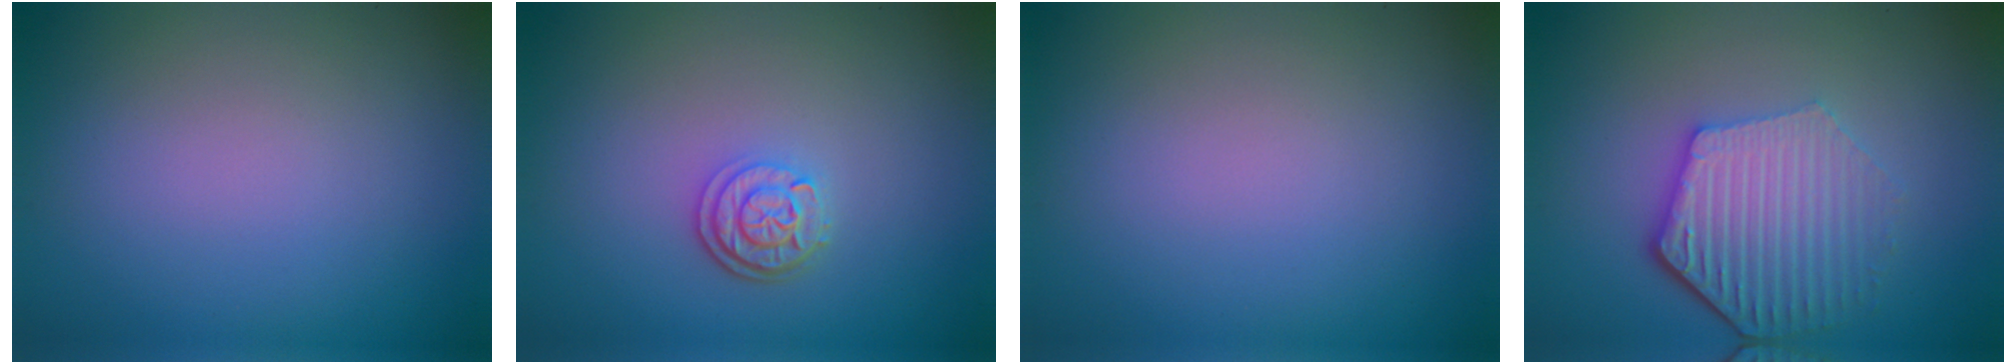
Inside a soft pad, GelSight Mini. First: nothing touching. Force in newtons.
{"total": 2.5, "press": 2.1, "slide": 1.4}
{"total": 0.0}
{"total": 5.8, "press": 4.4, "slide": 3.8}